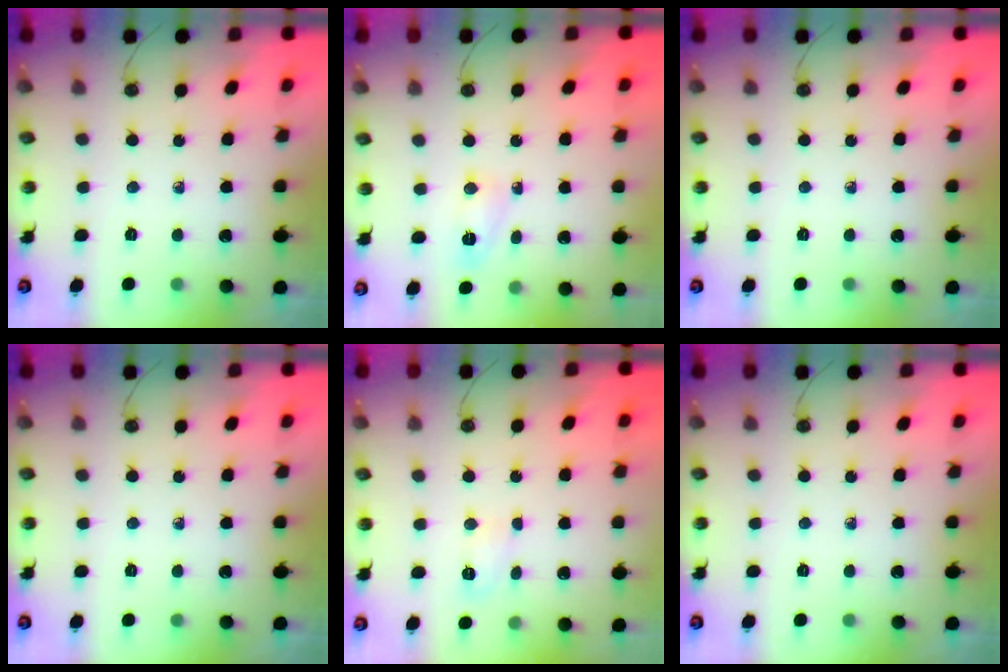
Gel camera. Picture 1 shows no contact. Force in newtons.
{"total": 3.3, "press": 3.2, "slide": 1.1}
{"total": 0.0}
{"total": 0.0}
{"total": 4.4, "press": 4.3, "slide": 0.7}
{"total": 0.0}